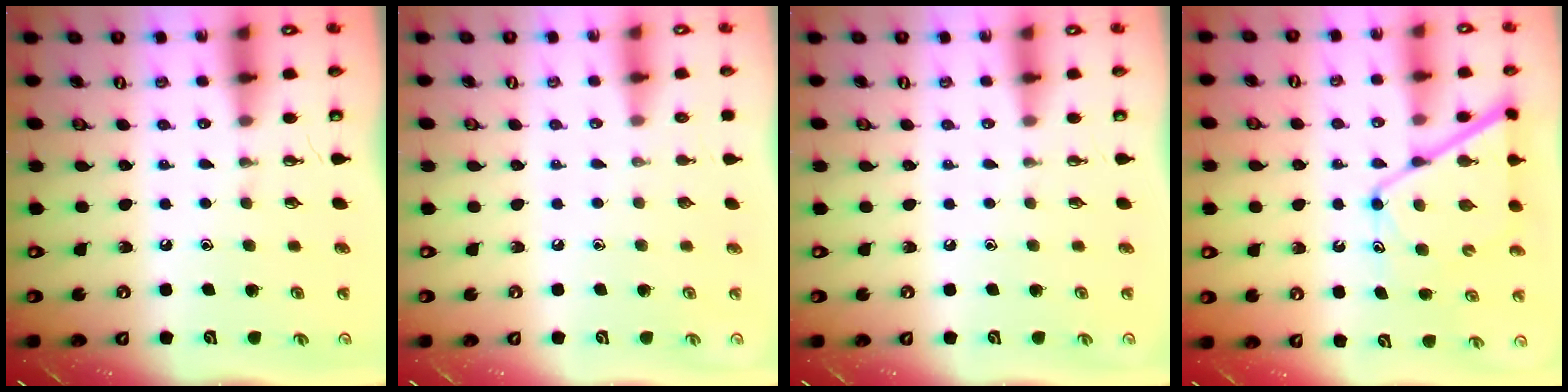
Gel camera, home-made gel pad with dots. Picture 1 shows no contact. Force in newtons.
{"total": 0.0}
{"total": 0.0}
{"total": 12.5, "press": 12.5, "slide": 1.3}